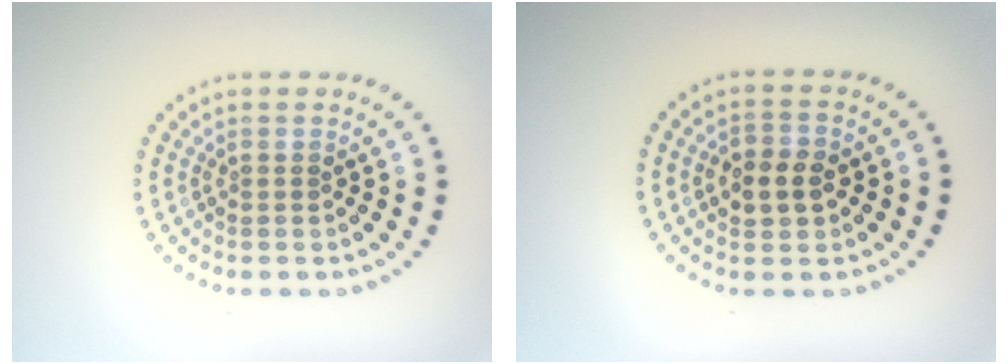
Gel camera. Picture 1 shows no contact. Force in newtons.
{"total": 2.9, "press": 2.8, "slide": 0.2}